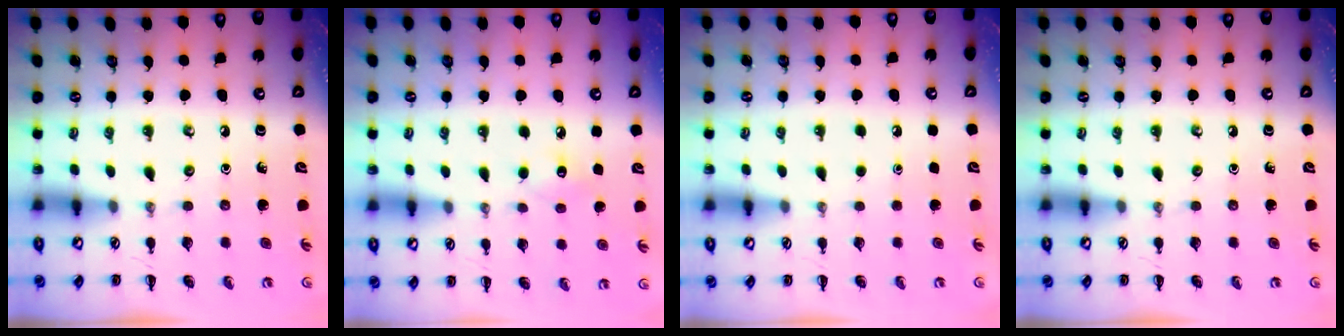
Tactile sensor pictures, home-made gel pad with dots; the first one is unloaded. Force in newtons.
{"total": 6.2, "press": 6.0, "slide": 1.6}
{"total": 1.6, "press": 1.6, "slide": 0.1}
{"total": 0.0}